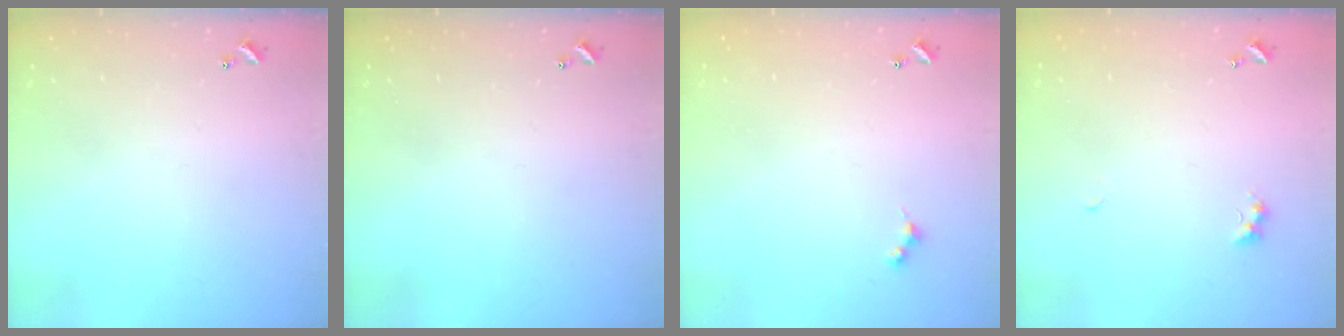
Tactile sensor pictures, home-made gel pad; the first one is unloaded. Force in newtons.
{"total": 0.0}
{"total": 1.5, "press": 1.5, "slide": 0.3}
{"total": 2.7, "press": 2.6, "slide": 0.6}